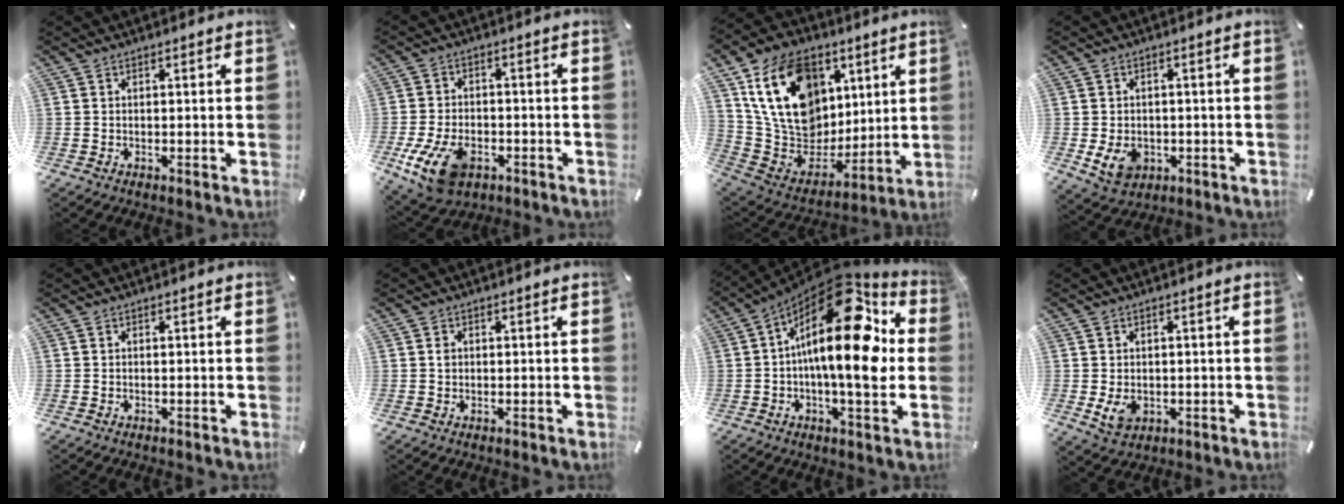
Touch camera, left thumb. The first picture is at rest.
{"total": 12.1, "force": [-5.0, 7.8, 7.8], "torque": [-0.155, 0.015, -0.086]}
{"total": 22.2, "force": [7.9, 17.3, 11.4], "torque": [-0.192, -0.027, 0.156]}
{"total": 6.4, "force": [-1.4, 5.2, 3.4], "torque": [-0.068, -0.001, -0.026]}
{"total": 0.0}
{"total": 0.9, "force": [0.1, 0.8, 0.3], "torque": [0.001, 0.000, -0.001]}
{"total": 22.8, "force": [4.7, 8.6, 20.6], "torque": [-0.335, -0.051, 0.070]}
{"total": 4.5, "force": [-0.5, 3.6, 2.6], "torque": [-0.048, -0.007, -0.012]}